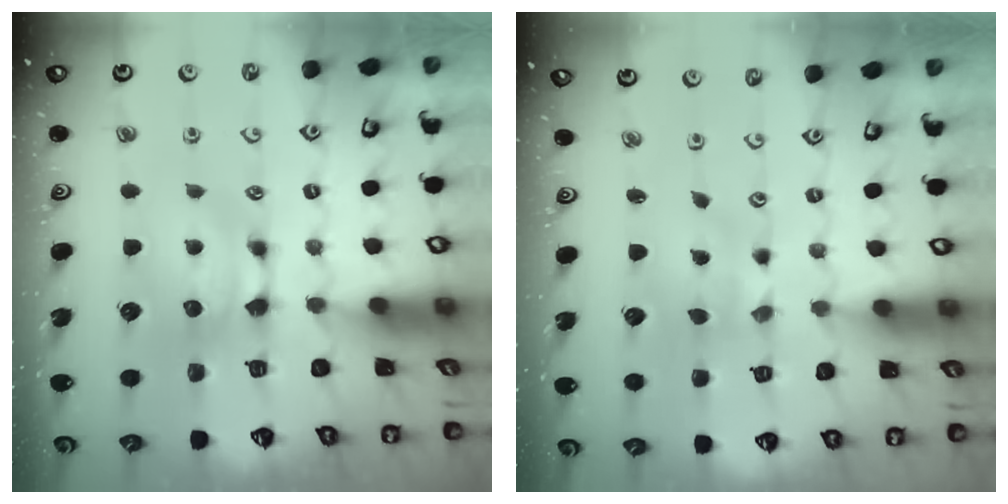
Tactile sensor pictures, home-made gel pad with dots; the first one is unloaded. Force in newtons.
{"total": 2.4, "press": 2.2, "slide": 1.0}